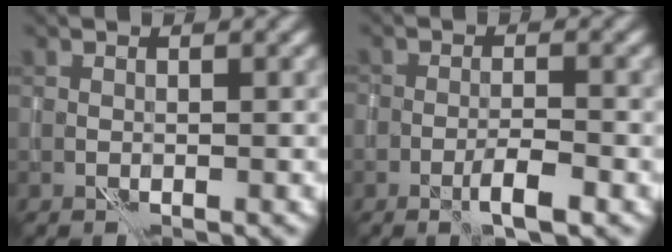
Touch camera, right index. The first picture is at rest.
{"total": 2.5, "force": [-1.6, 0.5, 2.0], "torque": [-0.034, 0.006, -0.029]}